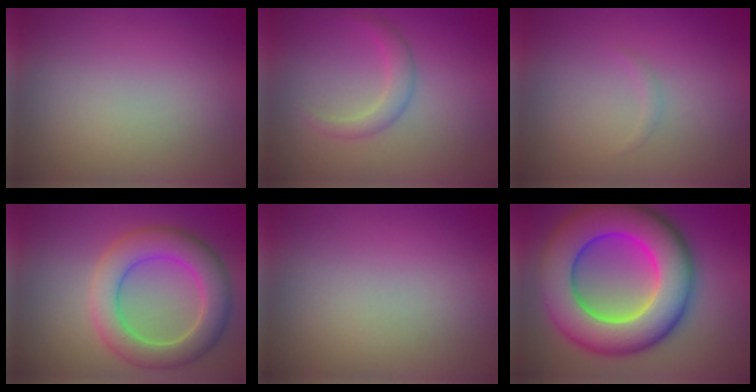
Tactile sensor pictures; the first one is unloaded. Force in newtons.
{"total": 1.9, "press": 1.9, "slide": 0.0}
{"total": 0.5, "press": 0.5, "slide": 0.0}
{"total": 6.3, "press": 6.3, "slide": 0.5}
{"total": 0.0}
{"total": 14.6, "press": 14.6, "slide": 0.3}